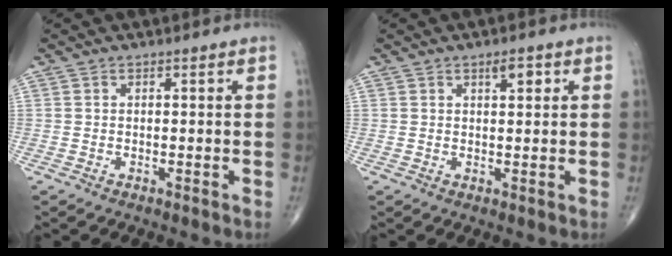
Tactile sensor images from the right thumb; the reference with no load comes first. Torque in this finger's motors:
{"motor_torque": [2.26, 2.75, 0.08, 0.02, 0.00]}